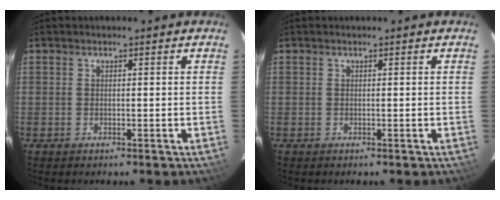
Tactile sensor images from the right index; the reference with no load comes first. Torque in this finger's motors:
{"motor_torque": [-0.01, 0.01, 0.00, 0.00]}